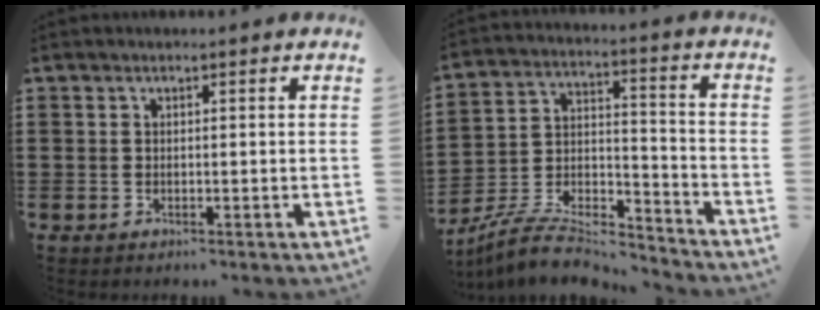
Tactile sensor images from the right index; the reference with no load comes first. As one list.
[{"total": 8.6, "force": [-8.0, 1.5, 2.8], "torque": [-0.048, 0.009, -0.156]}]